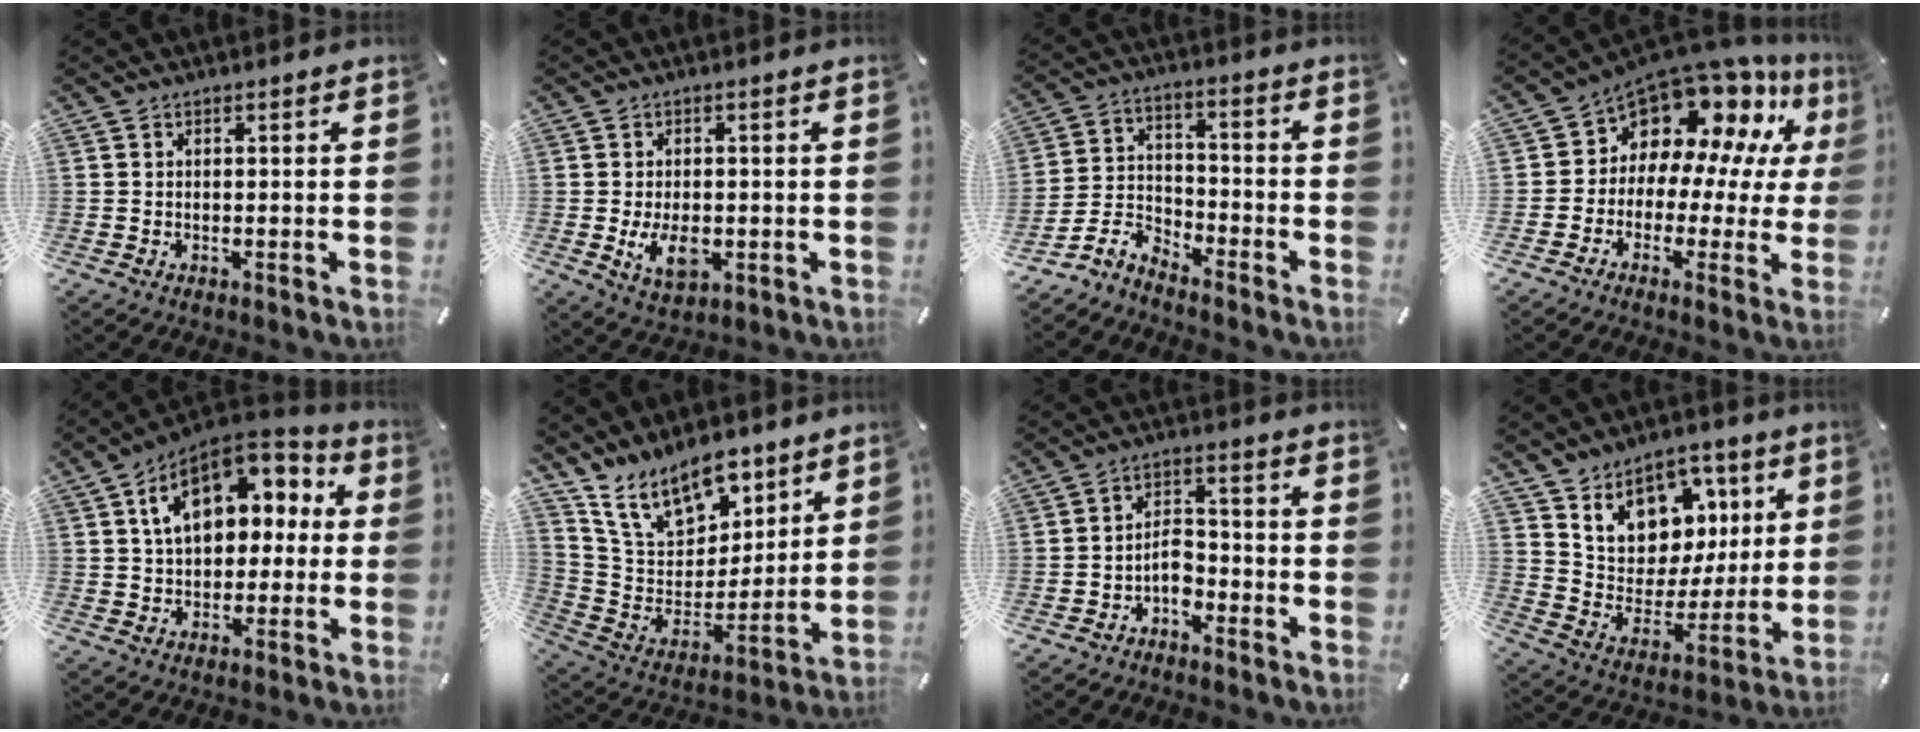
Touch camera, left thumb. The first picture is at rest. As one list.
[{"total": 6.4, "force": [-1.0, 4.1, 4.9], "torque": [-0.101, -0.013, -0.021]}, {"total": 9.1, "force": [-8.0, 3.6, 2.5], "torque": [-0.052, 0.031, -0.155]}, {"total": 13.5, "force": [9.2, 8.2, 5.5], "torque": [-0.097, -0.090, 0.161]}, {"total": 14.7, "force": [5.1, 10.5, 8.9], "torque": [-0.151, -0.019, 0.096]}, {"total": 15.9, "force": [11.9, 8.7, 6.0], "torque": [-0.122, -0.082, 0.225]}, {"total": 6.3, "force": [-3.5, 3.8, 3.6], "torque": [-0.071, 0.017, -0.064]}, {"total": 12.0, "force": [6.7, 9.6, 2.6], "torque": [-0.049, -0.069, 0.129]}]